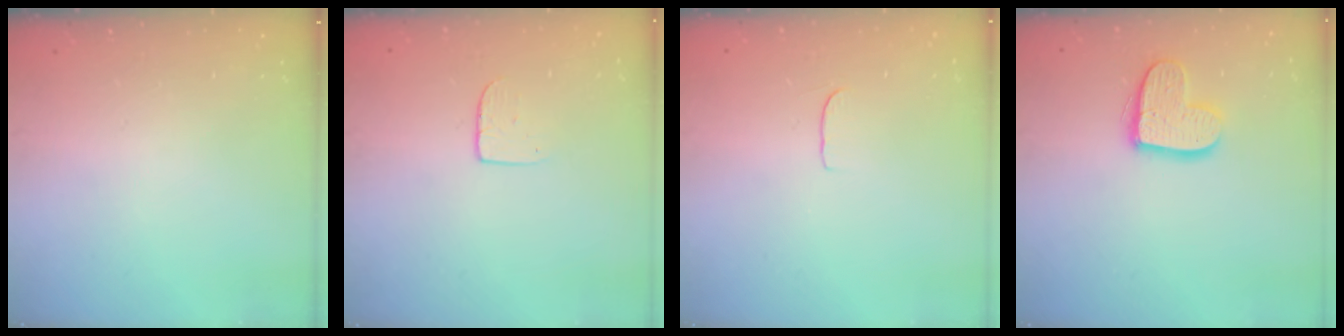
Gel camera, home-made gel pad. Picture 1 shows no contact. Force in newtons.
{"total": 5.0, "press": 5.0, "slide": 0.4}
{"total": 4.1, "press": 4.1, "slide": 0.3}
{"total": 13.1, "press": 13.1, "slide": 0.9}